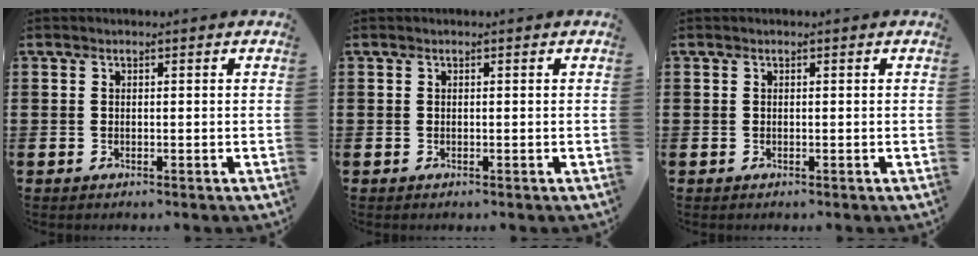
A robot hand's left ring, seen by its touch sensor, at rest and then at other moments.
{"total": 0.0}
{"total": 0.0}